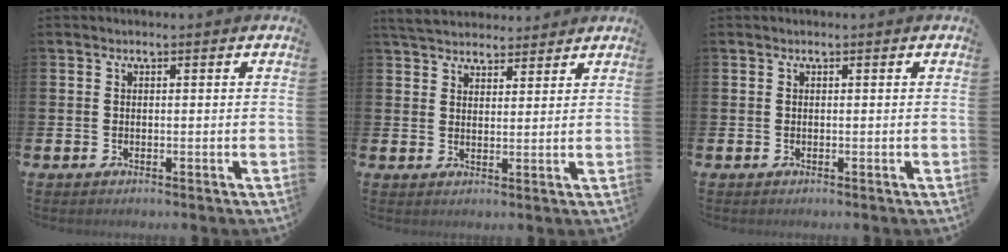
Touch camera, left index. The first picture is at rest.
{"total": 5.0, "force": [4.8, 1.3, 0.6], "torque": [-0.033, -0.015, 0.090]}
{"total": 0.0}